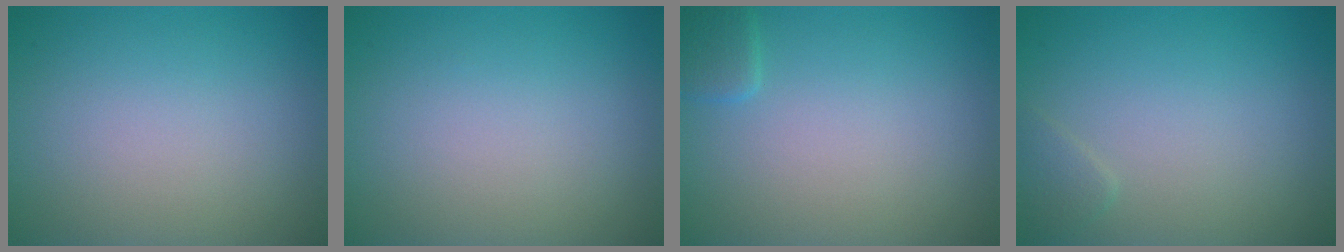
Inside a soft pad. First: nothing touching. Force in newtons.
{"total": 0.0}
{"total": 1.3, "press": 1.3, "slide": 0.2}
{"total": 0.9, "press": 0.9, "slide": 0.1}